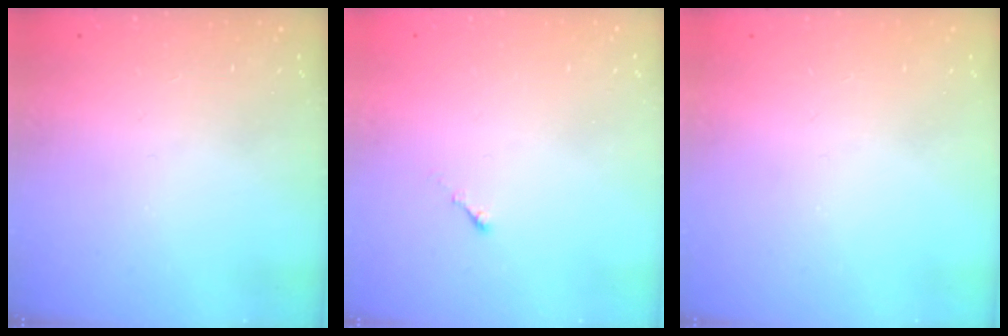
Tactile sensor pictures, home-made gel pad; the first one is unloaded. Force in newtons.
{"total": 0.0}
{"total": 0.0}